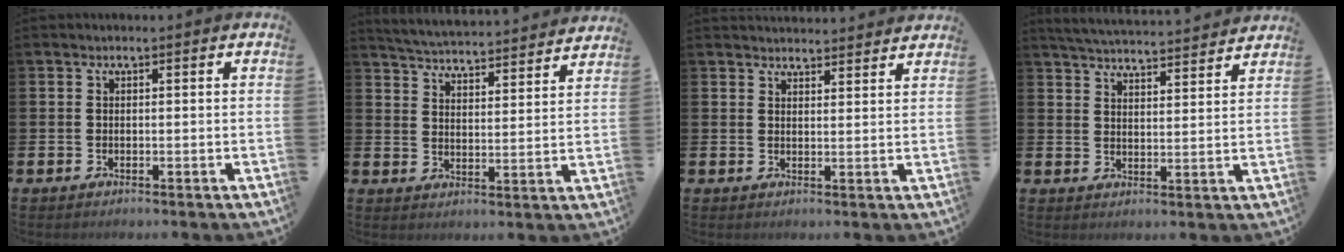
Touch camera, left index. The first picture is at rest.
{"total": 5.1, "force": [5.1, 0.2, 0.3], "torque": [-0.033, -0.041, 0.087]}
{"total": 3.1, "force": [3.1, 0.3, -0.2], "torque": [-0.003, -0.017, 0.057]}
{"total": 5.3, "force": [5.3, 0.2, 0.3], "torque": [-0.023, -0.038, 0.093]}